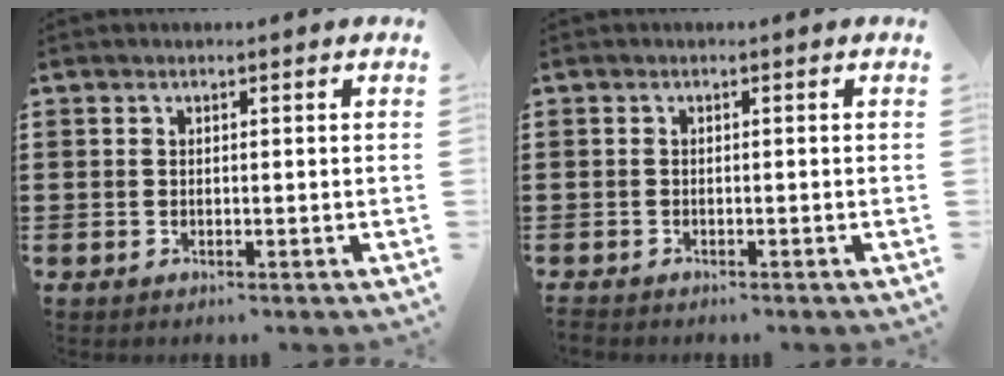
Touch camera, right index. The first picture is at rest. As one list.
[{"total": 0.8, "force": [-0.8, 0.1, -0.1], "torque": [-0.001, 0.001, -0.018]}]